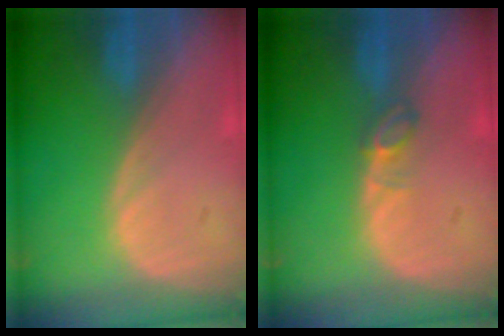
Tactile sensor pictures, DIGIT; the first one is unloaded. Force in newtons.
{"total": 2.1, "press": 2.1, "slide": 0.4}